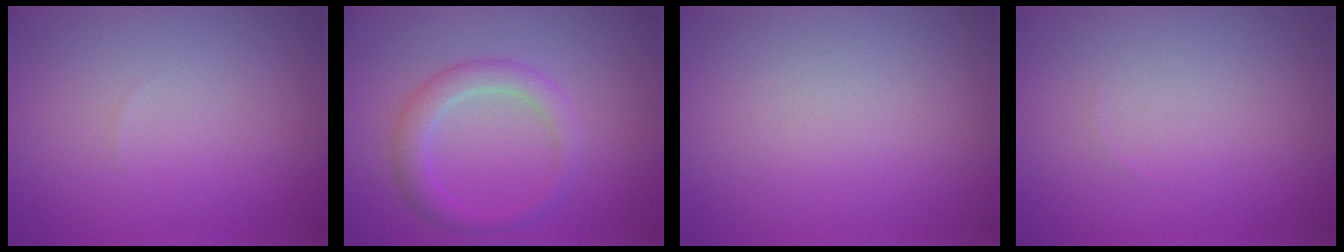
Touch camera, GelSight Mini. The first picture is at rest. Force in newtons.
{"total": 2.7, "press": 2.7, "slide": 0.1}
{"total": 0.0}
{"total": 0.0}